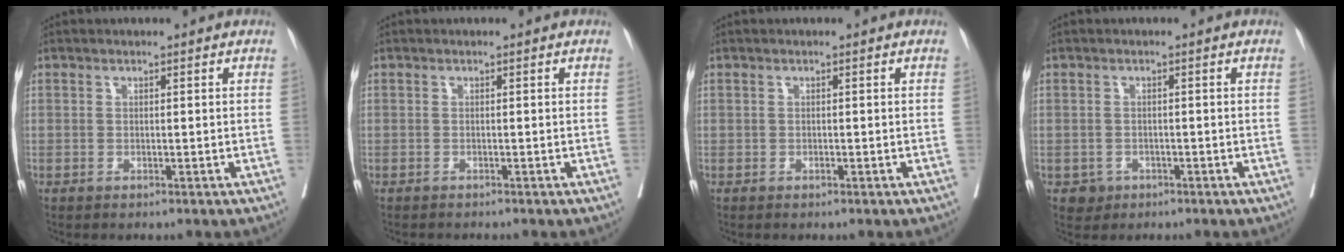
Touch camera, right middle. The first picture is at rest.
{"total": 0.8, "force": [-0.8, 0.1, 0.2], "torque": [-0.005, -0.001, -0.013]}
{"total": 0.0}
{"total": 2.0, "force": [-1.0, 1.7, 0.3], "torque": [0.001, 0.007, -0.012]}